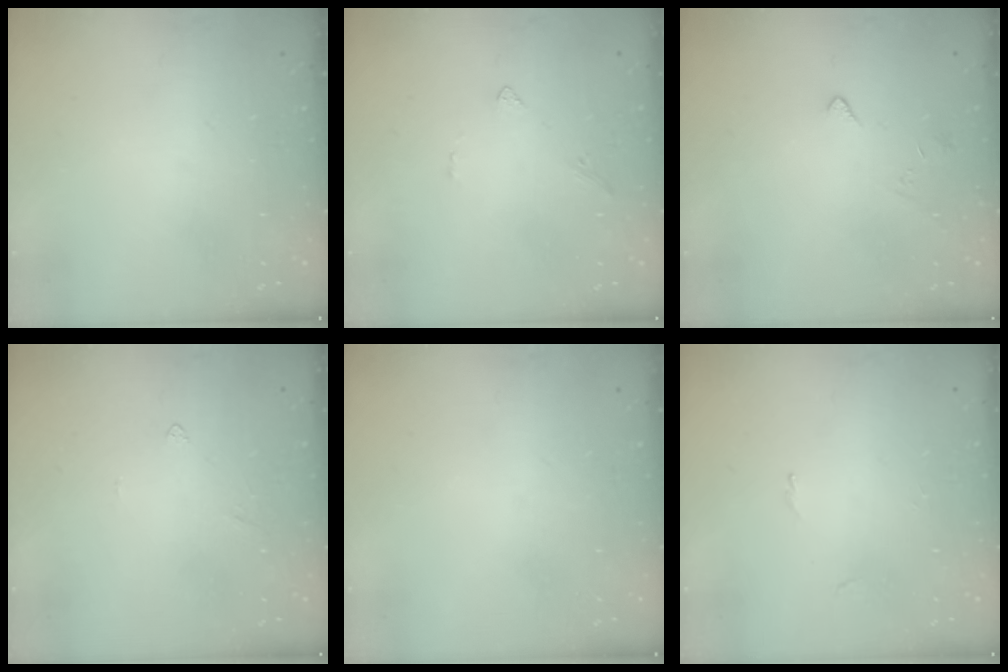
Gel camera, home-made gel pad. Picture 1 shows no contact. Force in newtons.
{"total": 1.6, "press": 1.5, "slide": 0.5}
{"total": 2.7, "press": 2.6, "slide": 0.4}
{"total": 1.9, "press": 1.8, "slide": 0.4}
{"total": 0.0}
{"total": 0.0}